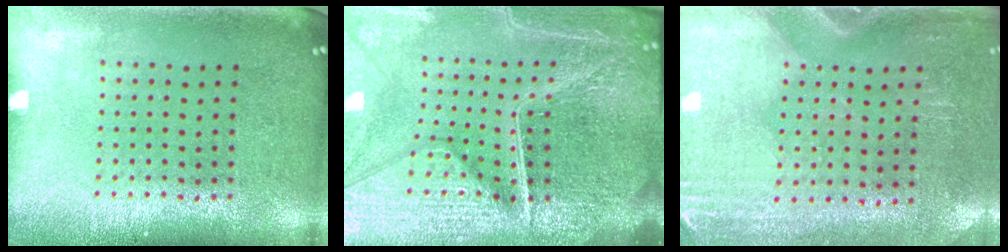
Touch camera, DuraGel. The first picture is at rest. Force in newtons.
{"total": 7.1, "press": 6.2, "slide": 3.4}
{"total": 2.9, "press": 2.5, "slide": 1.4}